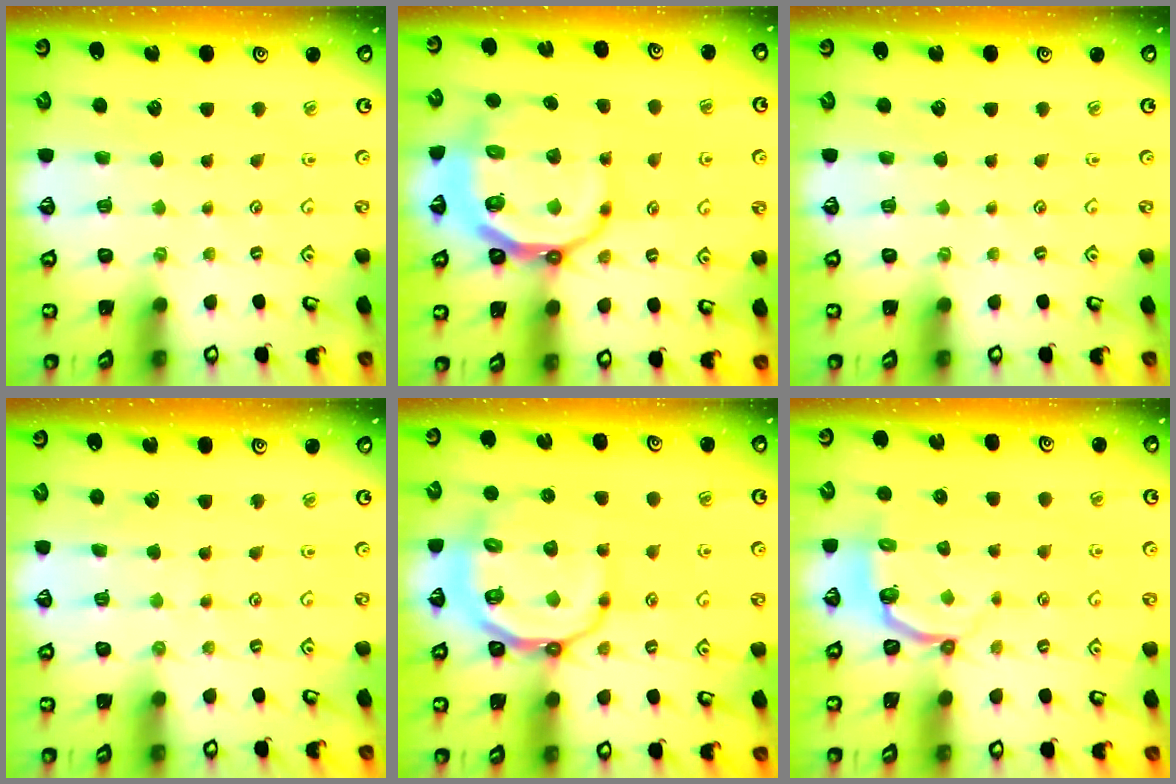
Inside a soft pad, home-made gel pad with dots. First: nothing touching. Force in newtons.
{"total": 14.3, "press": 13.9, "slide": 3.3}
{"total": 0.0}
{"total": 4.4, "press": 4.3, "slide": 0.4}
{"total": 14.9, "press": 14.6, "slide": 2.8}
{"total": 3.6, "press": 2.6, "slide": 2.5}